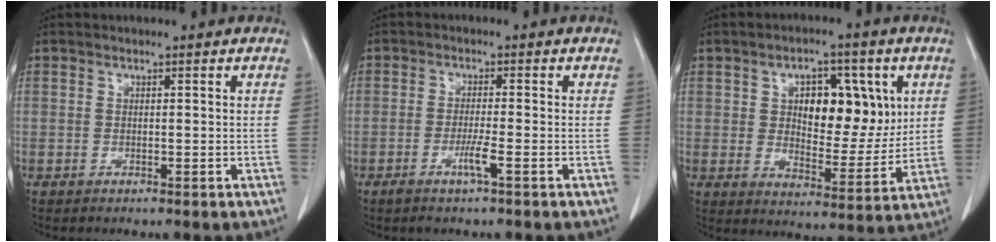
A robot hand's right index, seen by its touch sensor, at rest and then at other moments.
{"total": 3.2, "force": [-1.6, -0.1, 2.8], "torque": [-0.057, -0.004, -0.032]}
{"total": 14.5, "force": [3.7, 7.7, 11.8], "torque": [-0.192, 0.012, 0.069]}